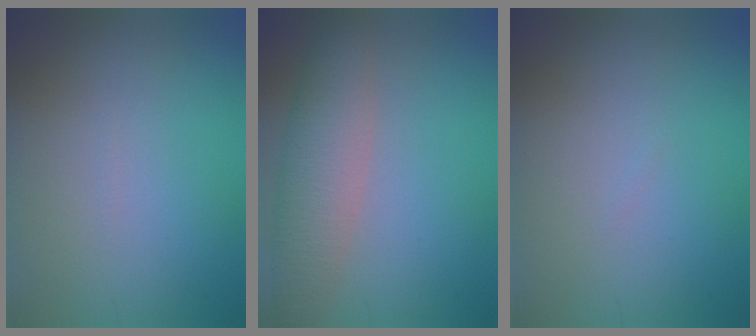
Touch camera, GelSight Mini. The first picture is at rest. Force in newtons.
{"total": 5.4, "press": 5.4, "slide": 0.1}
{"total": 0.0}